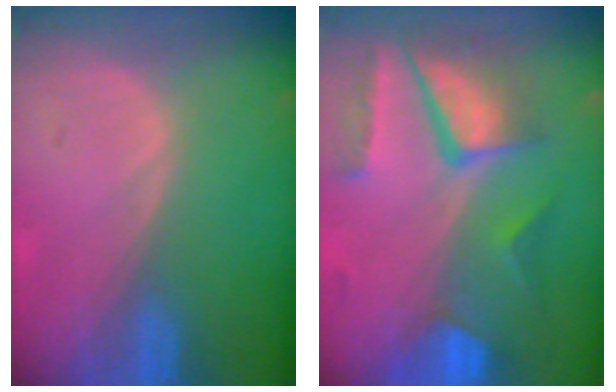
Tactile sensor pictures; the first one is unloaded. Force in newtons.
{"total": 10.4, "press": 8.8, "slide": 5.7}